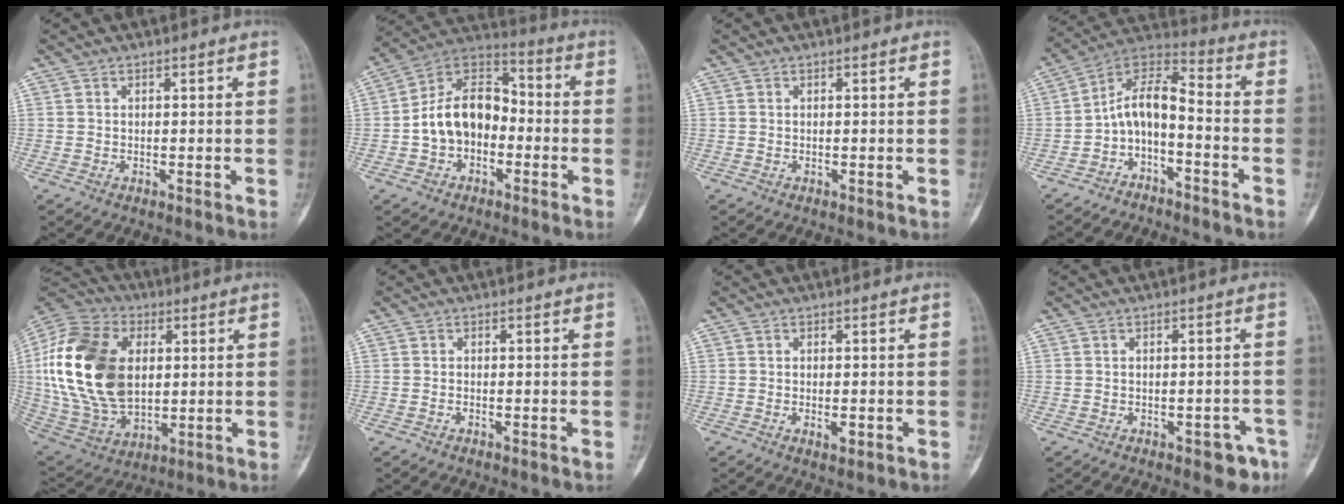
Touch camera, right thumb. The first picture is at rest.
{"total": 13.8, "force": [-2.2, 9.8, 9.5], "torque": [-0.139, 0.051, -0.051]}
{"total": 0.0}
{"total": 9.7, "force": [-4.0, 4.8, 7.4], "torque": [-0.123, 0.087, -0.083]}
{"total": 25.4, "force": [3.2, 16.6, 19.0], "torque": [-0.376, -0.009, 0.064]}
{"total": 0.5, "force": [-0.4, 0.2, 0.3], "torque": [-0.011, 0.005, -0.008]}
{"total": 2.0, "force": [-0.7, 0.9, 1.6], "torque": [-0.026, -0.001, -0.009]}
{"total": 4.5, "force": [-2.6, 2.3, 2.8], "torque": [-0.018, 0.020, -0.027]}